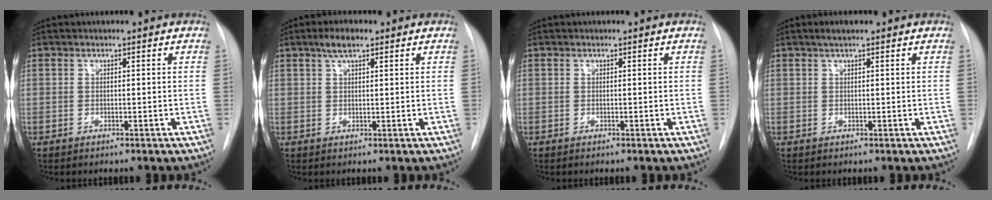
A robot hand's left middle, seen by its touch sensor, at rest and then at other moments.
{"total": 3.2, "force": [2.1, 0.9, 2.3], "torque": [-0.045, 0.008, 0.037]}
{"total": 0.0}
{"total": 1.8, "force": [1.3, 0.3, 1.3], "torque": [-0.026, 0.009, 0.020]}